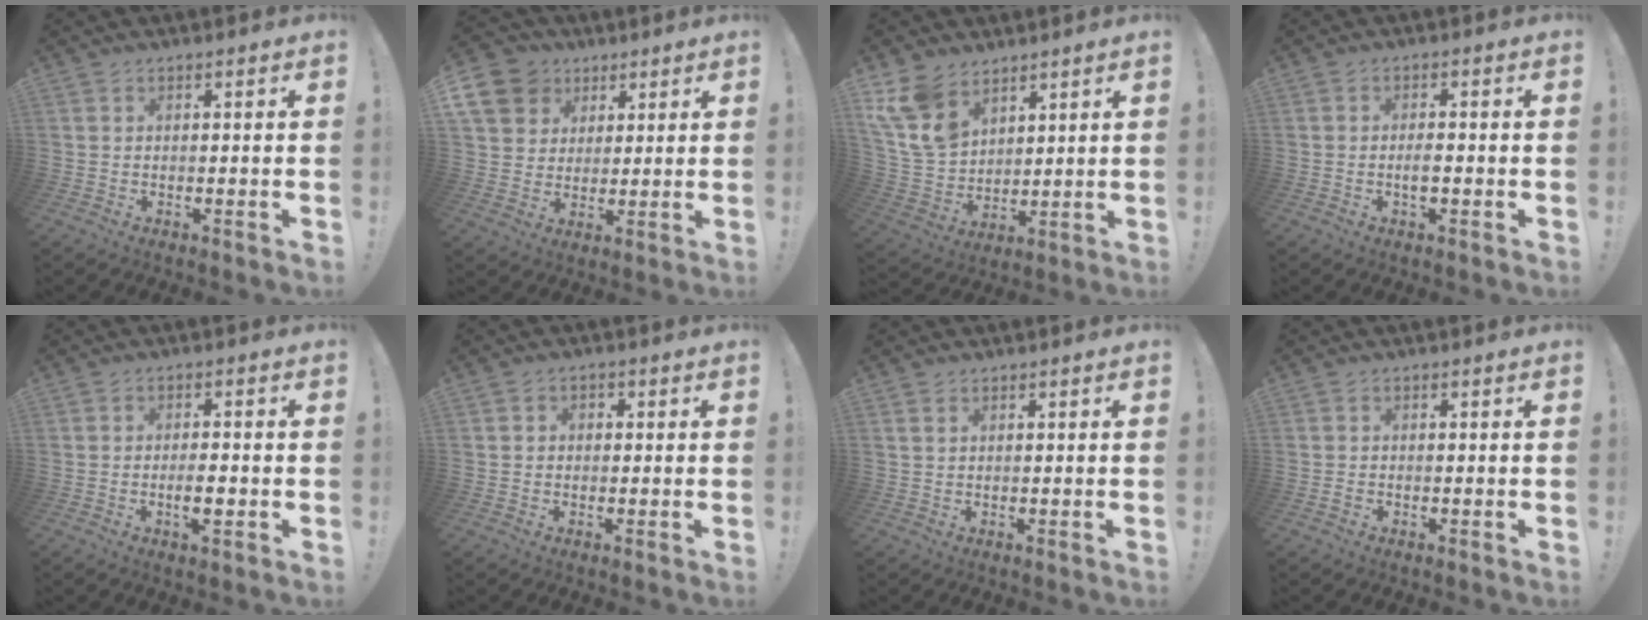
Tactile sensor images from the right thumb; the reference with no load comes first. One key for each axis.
{"total": 12.1, "fx": 5.1, "fy": 10.2, "fz": 4.2, "tx": -0.064, "ty": -0.031, "tz": 0.101}
{"total": 13.8, "fx": 9.0, "fy": 8.6, "fz": 6.1, "tx": -0.130, "ty": -0.051, "tz": 0.178}
{"total": 2.9, "fx": -0.9, "fy": 0.9, "fz": 2.6, "tx": -0.038, "ty": 0.001, "tz": -0.018}
{"total": 4.5, "fx": -1.5, "fy": 1.1, "fz": 4.1, "tx": -0.065, "ty": -0.002, "tz": -0.028}
{"total": 2.1, "fx": -0.8, "fy": 1.7, "fz": 0.9, "tx": -0.013, "ty": 0.007, "tz": -0.016}
{"total": 1.2, "fx": 0.7, "fy": 0.8, "fz": 0.6, "tx": -0.006, "ty": 0.000, "tz": 0.012}
{"total": 1.0, "fx": -0.6, "fy": 0.5, "fz": 0.5, "tx": -0.009, "ty": 0.003, "tz": -0.011}